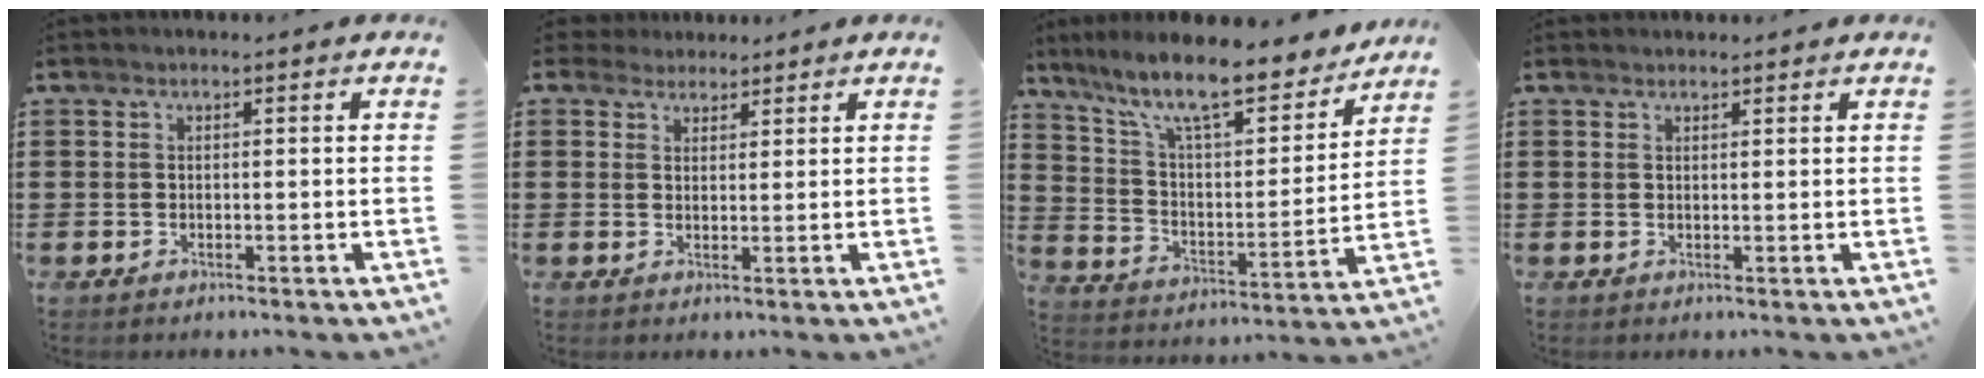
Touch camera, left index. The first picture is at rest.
{"total": 2.4, "force": [2.0, 1.3, -0.1], "torque": [-0.006, 0.010, 0.040]}
{"total": 11.7, "force": [9.7, 1.6, 6.2], "torque": [-0.150, -0.059, 0.165]}
{"total": 1.2, "force": [1.1, 0.3, 0.0], "torque": [-0.003, 0.001, 0.023]}